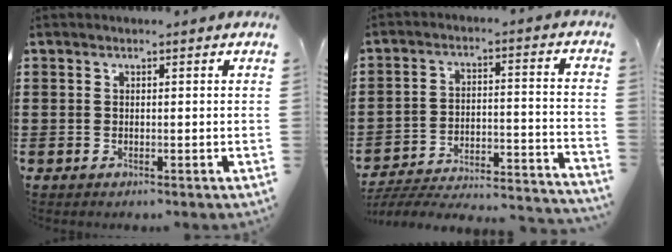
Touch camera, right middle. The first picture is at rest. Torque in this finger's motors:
{"motor_torque": [1.13, -1.01, 0.65, 0.15]}